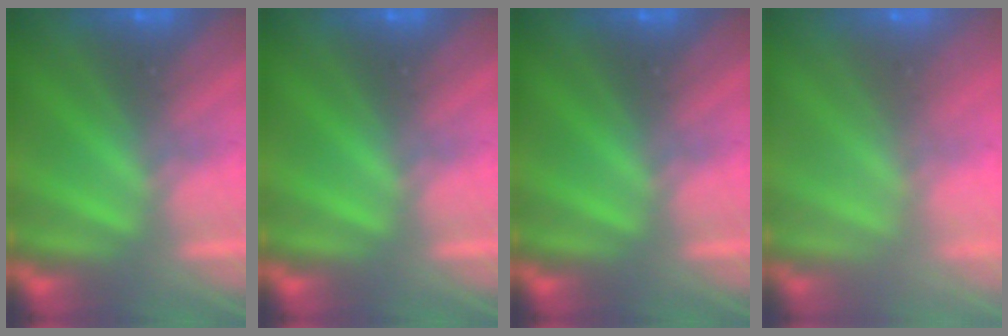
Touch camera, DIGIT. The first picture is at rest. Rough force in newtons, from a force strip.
{"total": 0.0}
{"total": 0.0}
{"total": 7.3}